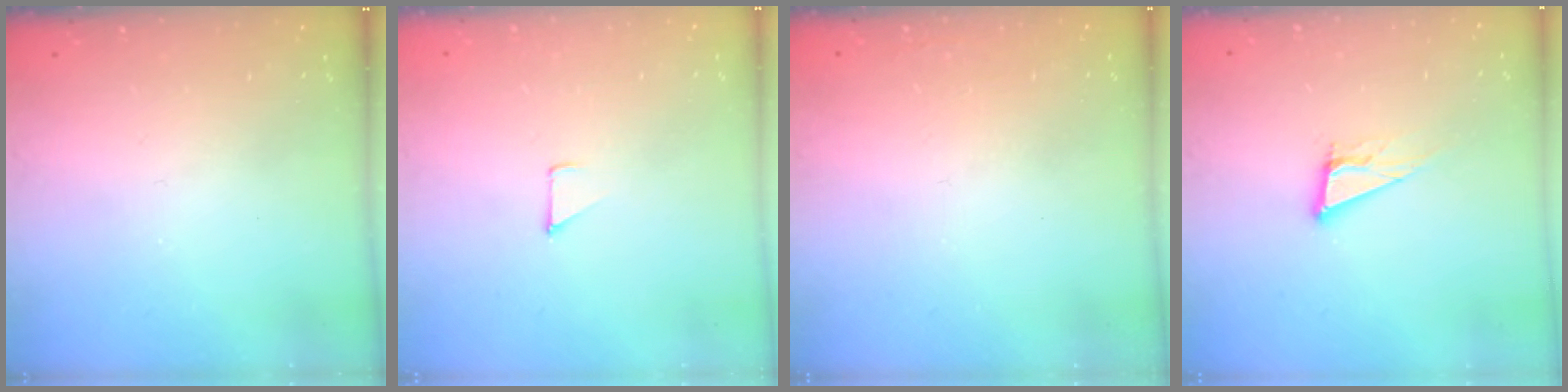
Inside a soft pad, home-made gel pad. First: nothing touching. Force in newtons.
{"total": 2.9, "press": 2.8, "slide": 0.3}
{"total": 1.6, "press": 1.6, "slide": 0.1}
{"total": 7.6, "press": 7.3, "slide": 2.3}